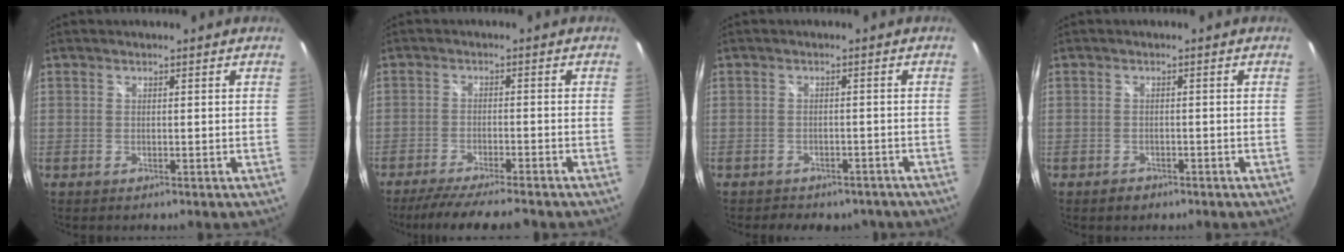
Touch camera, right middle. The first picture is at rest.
{"total": 10.3, "force": [-9.0, 0.6, 4.9], "torque": [-0.108, -0.022, -0.144]}
{"total": 8.0, "force": [-6.4, 3.9, 2.8], "torque": [-0.059, -0.007, -0.074]}
{"total": 1.8, "force": [-1.3, 1.2, 0.6], "torque": [-0.013, -0.001, -0.018]}